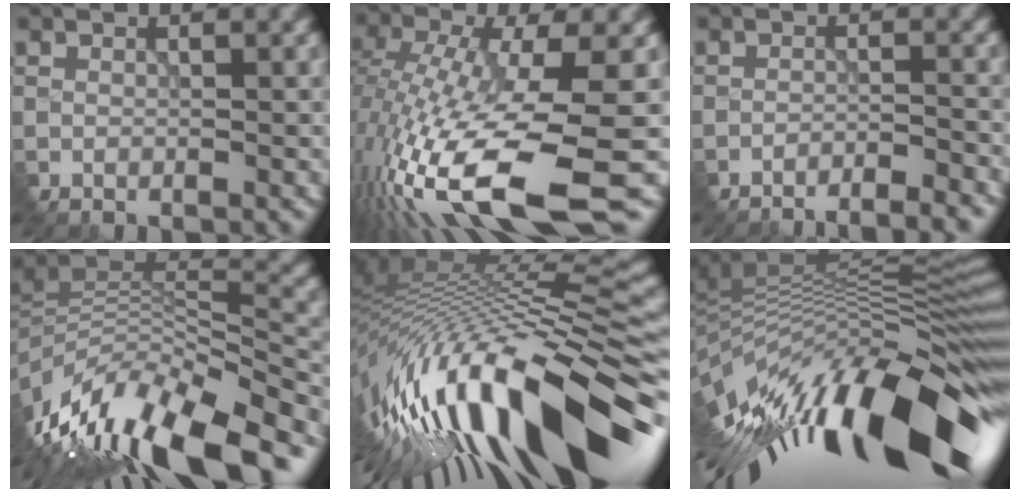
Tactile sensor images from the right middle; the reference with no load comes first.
{"total": 13.7, "force": [-4.2, 4.1, 12.4], "torque": [-0.284, -0.027, -0.068]}
{"total": 6.8, "force": [-6.7, 0.9, 1.1], "torque": [-0.021, 0.006, -0.086]}
{"total": 12.0, "force": [-6.2, 4.7, 9.2], "torque": [-0.204, 0.007, -0.099]}
{"total": 15.1, "force": [-4.7, 4.2, 13.7], "torque": [-0.253, 0.033, -0.088]}
{"total": 14.4, "force": [-5.2, 5.4, 12.3], "torque": [-0.211, -0.001, -0.088]}